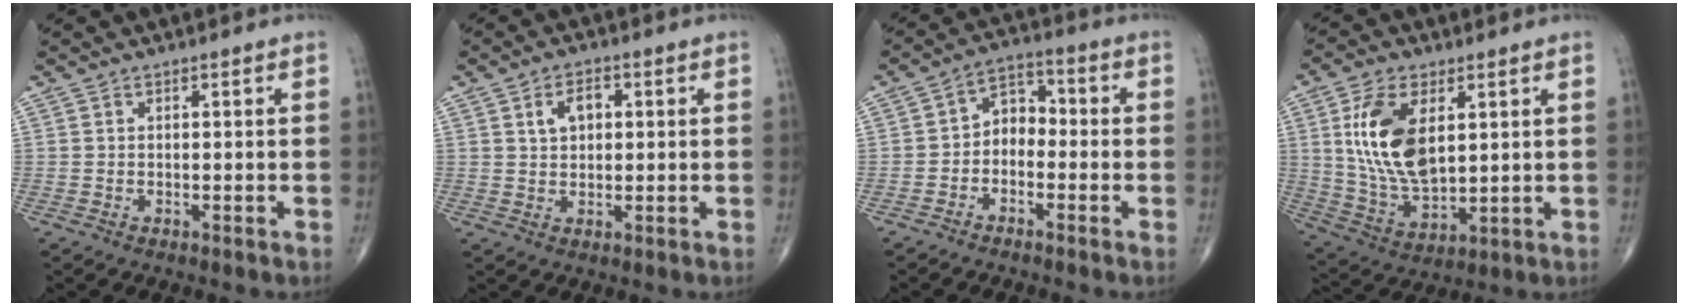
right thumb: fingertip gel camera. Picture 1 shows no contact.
{"total": 4.7, "force": [1.4, 3.0, 3.3], "torque": [-0.044, 0.004, 0.022]}
{"total": 5.8, "force": [-1.6, 4.2, 3.6], "torque": [-0.035, 0.035, -0.047]}
{"total": 15.1, "force": [3.8, 8.1, 12.2], "torque": [-0.227, -0.018, 0.081]}